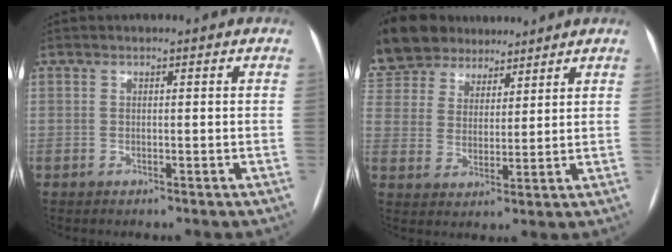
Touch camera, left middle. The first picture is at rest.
{"total": 17.0, "force": [13.5, 8.7, 5.6], "torque": [-0.145, 0.050, 0.246]}